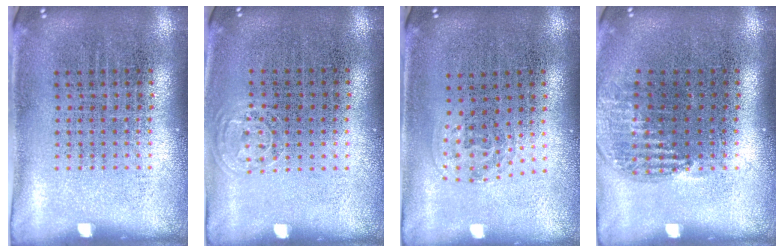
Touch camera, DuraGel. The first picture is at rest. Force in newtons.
{"total": 0.7, "press": 0.6, "slide": 0.3}
{"total": 1.0, "press": 0.6, "slide": 0.7}
{"total": 0.9, "press": 0.9, "slide": 0.2}